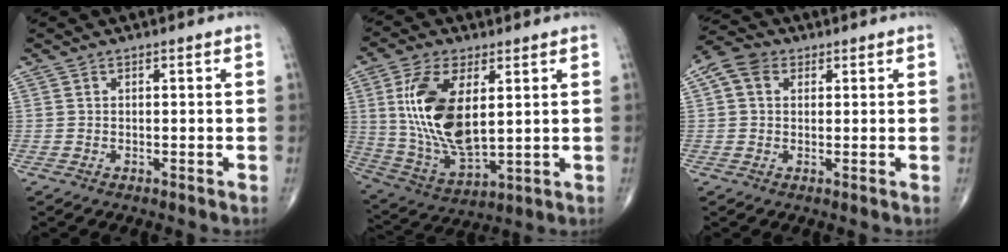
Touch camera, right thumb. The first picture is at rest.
{"total": 17.1, "force": [3.7, 8.3, 14.6], "torque": [-0.285, -0.021, 0.082]}
{"total": 5.4, "force": [1.7, 4.2, 3.0], "torque": [-0.055, 0.016, 0.025]}